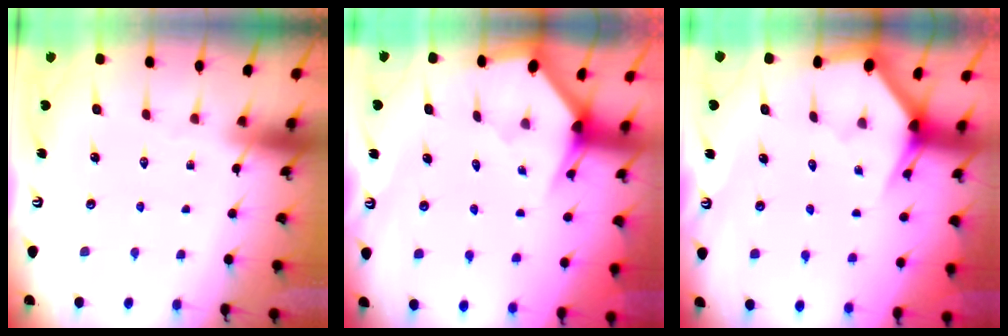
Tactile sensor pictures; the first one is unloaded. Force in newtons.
{"total": 2.2, "press": 2.2, "slide": 0.1}
{"total": 2.8, "press": 2.8, "slide": 0.1}